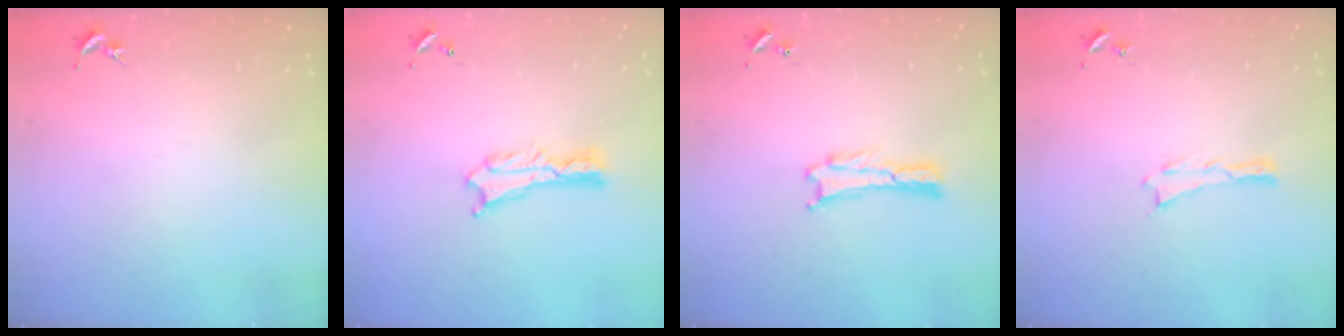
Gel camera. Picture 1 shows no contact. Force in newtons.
{"total": 1.1, "press": 1.1, "slide": 0.2}
{"total": 0.0}
{"total": 0.0}